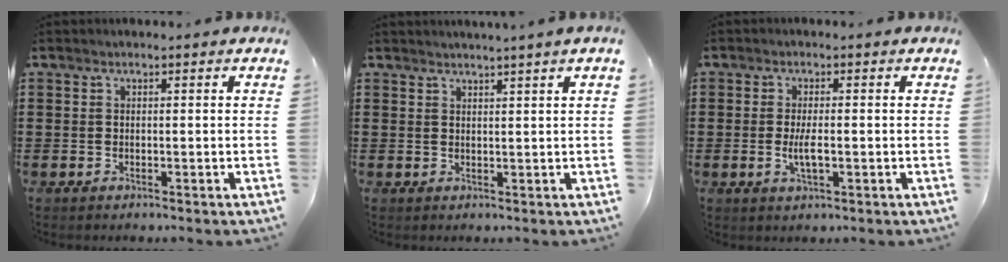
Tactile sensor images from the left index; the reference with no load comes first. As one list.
[{"total": 1.5, "force": [1.3, -0.6, 0.4], "torque": [-0.008, -0.004, 0.026]}, {"total": 3.3, "force": [-0.5, 0.9, 3.1], "torque": [-0.063, -0.003, -0.011]}]